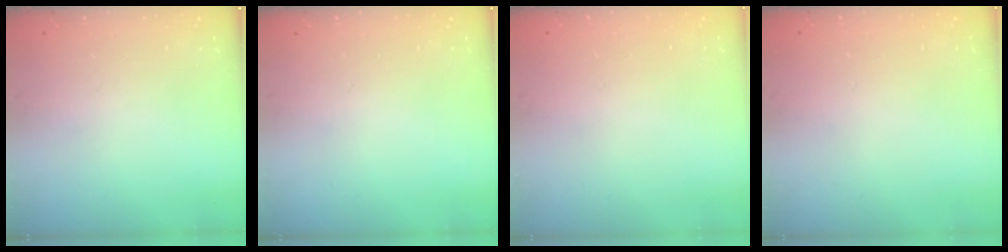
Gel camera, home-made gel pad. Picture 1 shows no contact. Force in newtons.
{"total": 0.0}
{"total": 0.0}
{"total": 0.0}